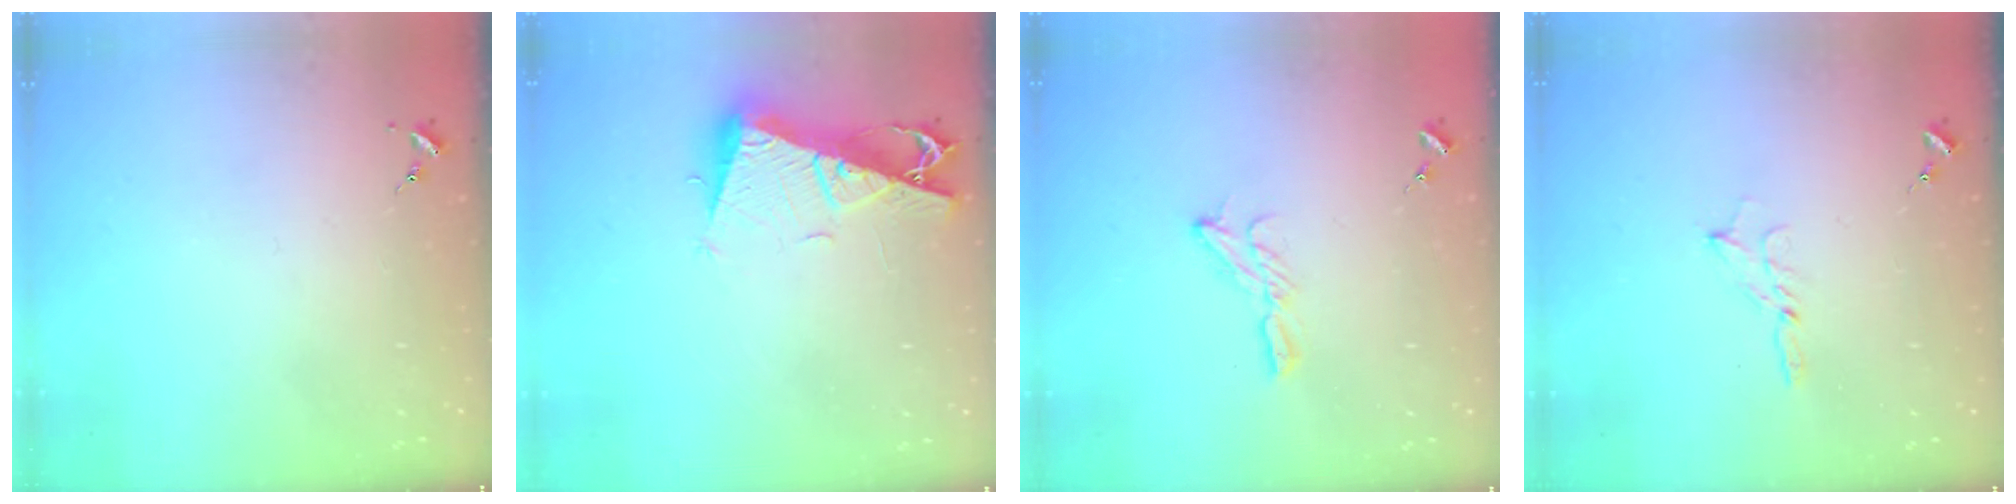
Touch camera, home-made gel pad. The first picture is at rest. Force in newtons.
{"total": 10.6, "press": 10.5, "slide": 1.3}
{"total": 6.4, "press": 6.4, "slide": 0.4}
{"total": 2.5, "press": 2.5, "slide": 0.2}